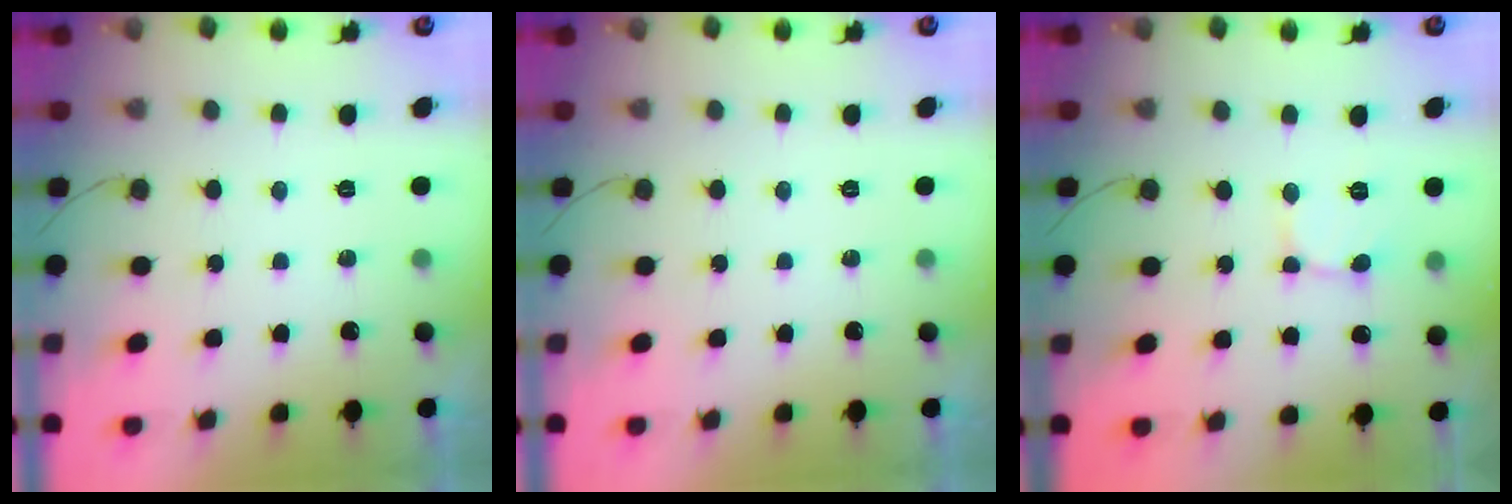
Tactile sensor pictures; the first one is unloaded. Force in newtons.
{"total": 0.0}
{"total": 2.3, "press": 2.3, "slide": 0.2}